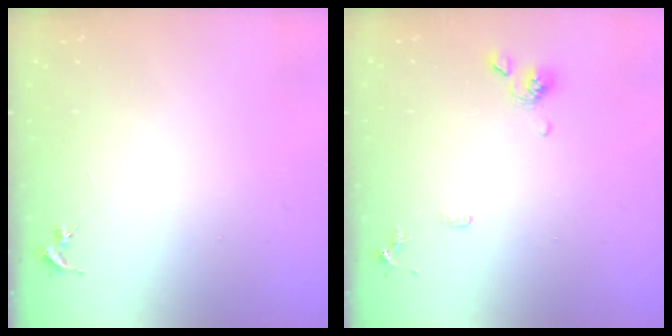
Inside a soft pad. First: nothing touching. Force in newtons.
{"total": 9.1, "press": 8.9, "slide": 1.9}